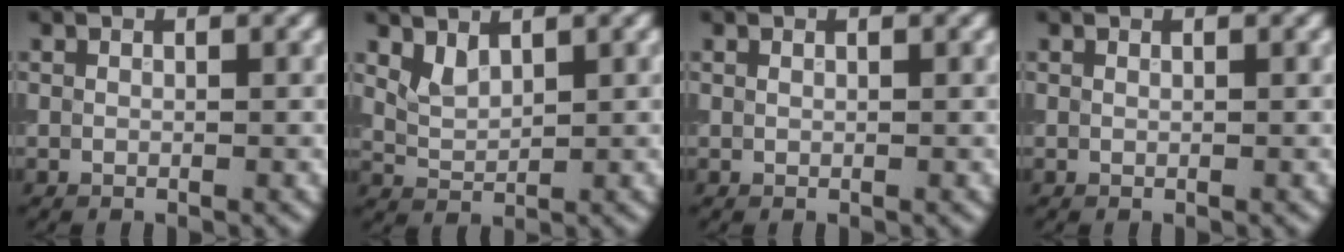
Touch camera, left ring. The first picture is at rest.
{"total": 1.8, "force": [1.3, 0.7, 0.9], "torque": [-0.022, -0.003, 0.034]}
{"total": 0.0}
{"total": 0.0}